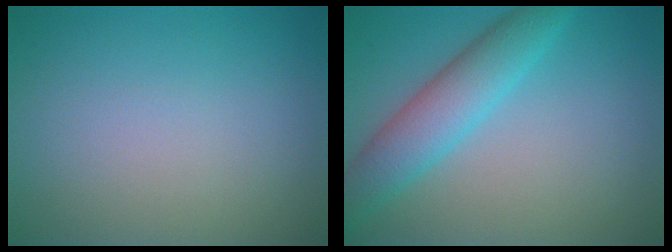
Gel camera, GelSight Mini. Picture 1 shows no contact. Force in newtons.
{"total": 4.9, "press": 4.9, "slide": 0.2}